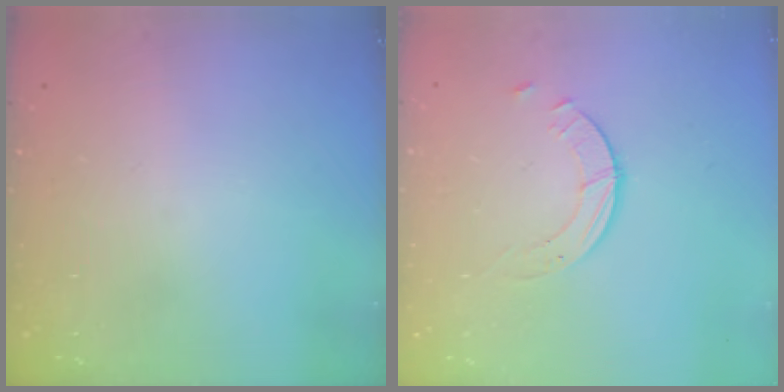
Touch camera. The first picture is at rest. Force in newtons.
{"total": 1.8, "press": 1.8, "slide": 0.2}